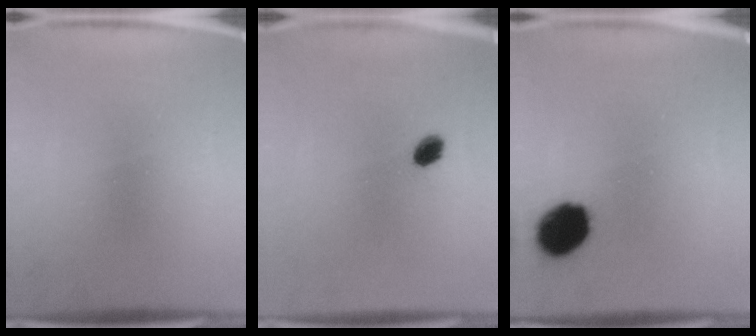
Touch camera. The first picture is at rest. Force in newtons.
{"total": 2.9}
{"total": 10.9}